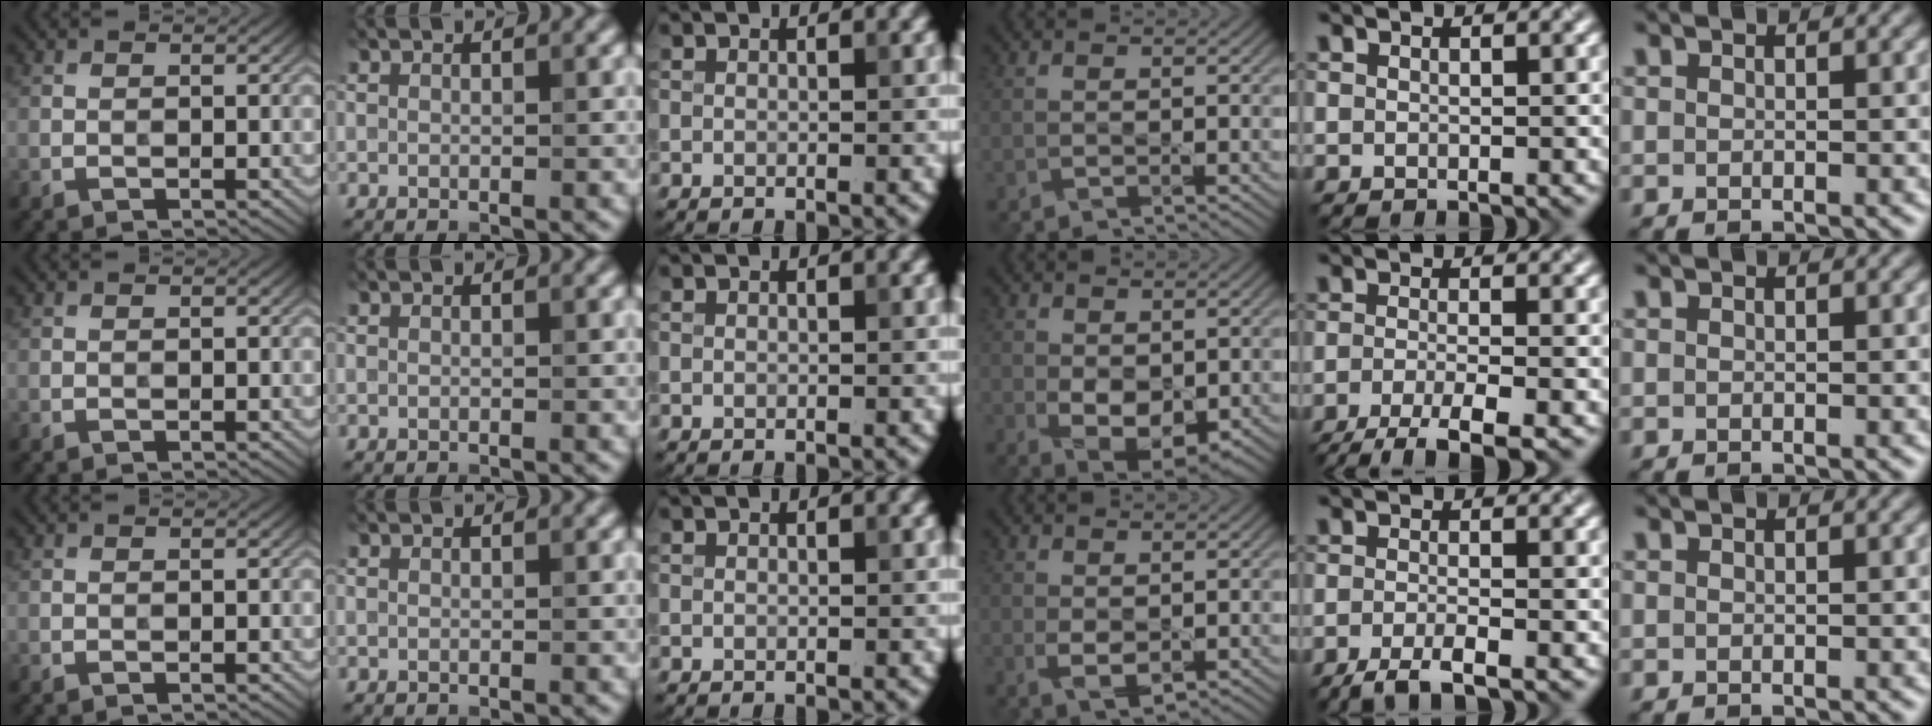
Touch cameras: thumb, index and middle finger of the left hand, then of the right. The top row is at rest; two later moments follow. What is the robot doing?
{"motion": "dispense", "object": "pipette"}